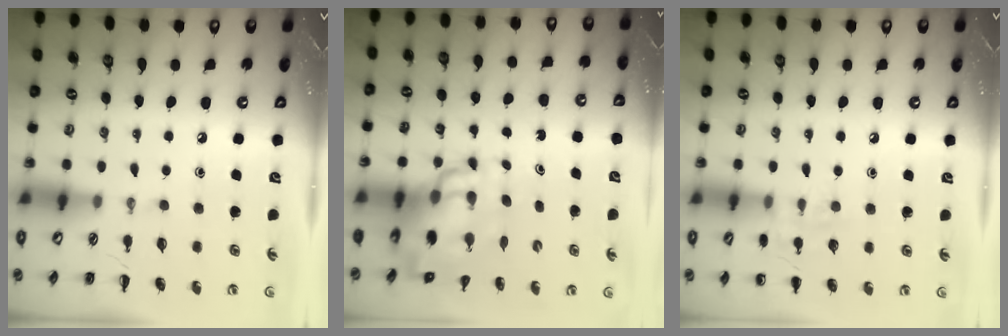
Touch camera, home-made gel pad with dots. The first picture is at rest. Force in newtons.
{"total": 11.2, "press": 10.9, "slide": 2.9}
{"total": 6.6, "press": 6.5, "slide": 1.3}